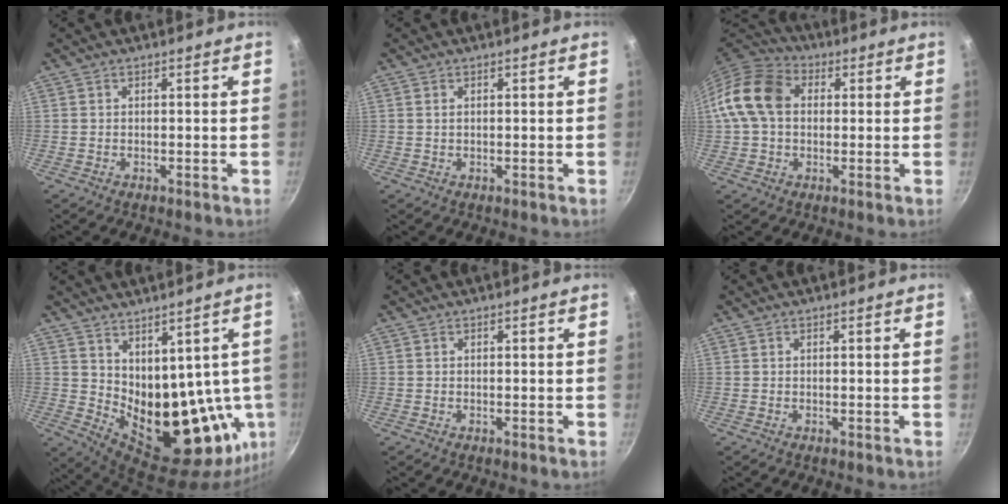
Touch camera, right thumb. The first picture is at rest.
{"total": 0.9, "force": [0.4, 0.5, 0.6], "torque": [-0.011, 0.002, 0.006]}
{"total": 12.6, "force": [1.5, 9.4, 8.3], "torque": [-0.135, 0.025, 0.008]}
{"total": 17.6, "force": [3.7, 10.9, 13.4], "torque": [-0.155, -0.035, 0.092]}
{"total": 0.0}
{"total": 0.0}